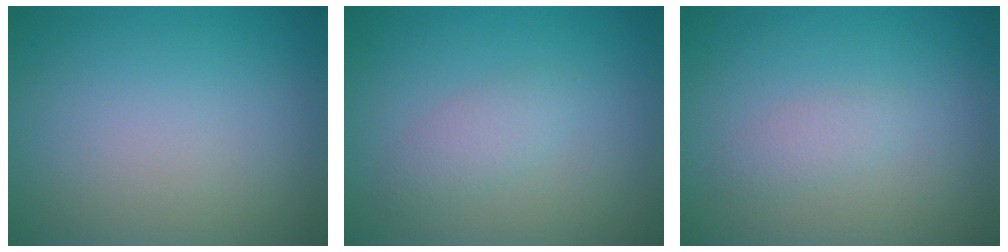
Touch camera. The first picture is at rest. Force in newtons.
{"total": 1.7, "press": 1.7, "slide": 0.1}
{"total": 1.3, "press": 1.3, "slide": 0.1}